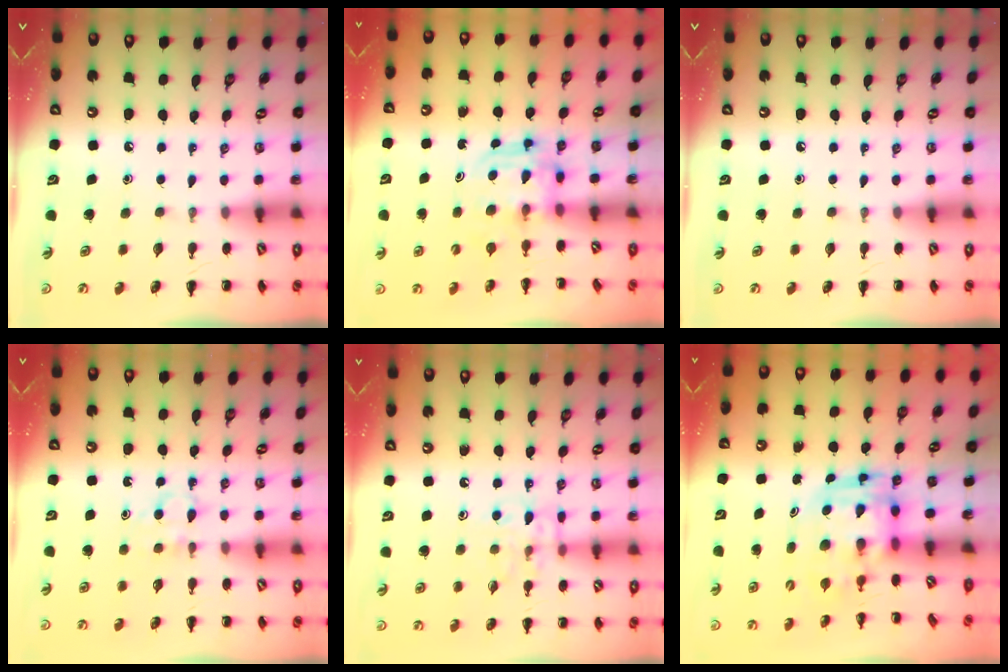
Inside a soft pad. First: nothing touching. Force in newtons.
{"total": 3.6, "press": 3.6, "slide": 0.2}
{"total": 0.0}
{"total": 3.5, "press": 3.3, "slide": 1.1}
{"total": 9.7, "press": 9.5, "slide": 1.6}
{"total": 3.5, "press": 3.4, "slide": 0.7}